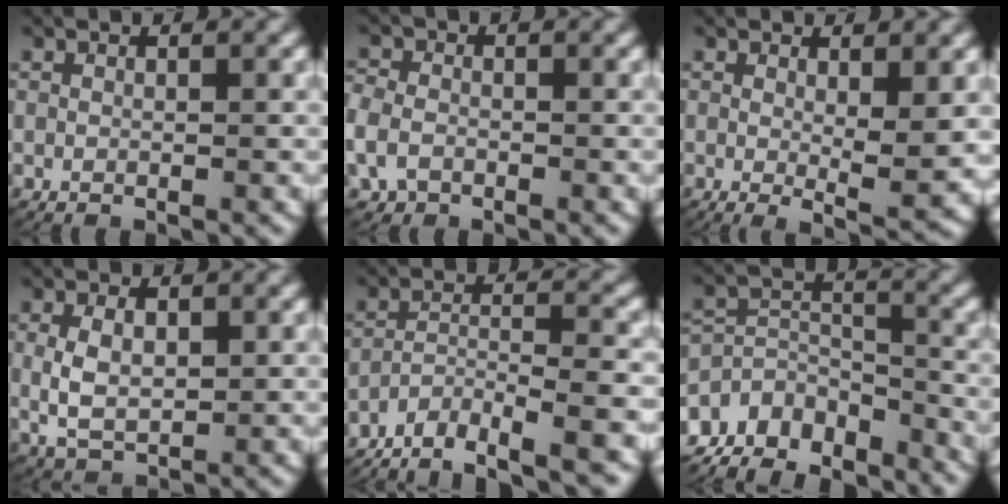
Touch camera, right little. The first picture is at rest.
{"total": 3.2, "force": [-1.1, 2.8, 1.2], "torque": [-0.045, -0.008, -0.016]}
{"total": 3.4, "force": [0.4, 0.8, 3.3], "torque": [-0.046, -0.024, 0.009]}
{"total": 4.6, "force": [0.0, 3.2, 3.3], "torque": [-0.086, -0.011, 0.014]}
{"total": 9.8, "force": [-8.3, 3.7, 3.7], "torque": [-0.060, -0.019, -0.133]}
{"total": 13.2, "force": [-8.7, 8.0, 6.0], "torque": [-0.107, -0.046, -0.130]}